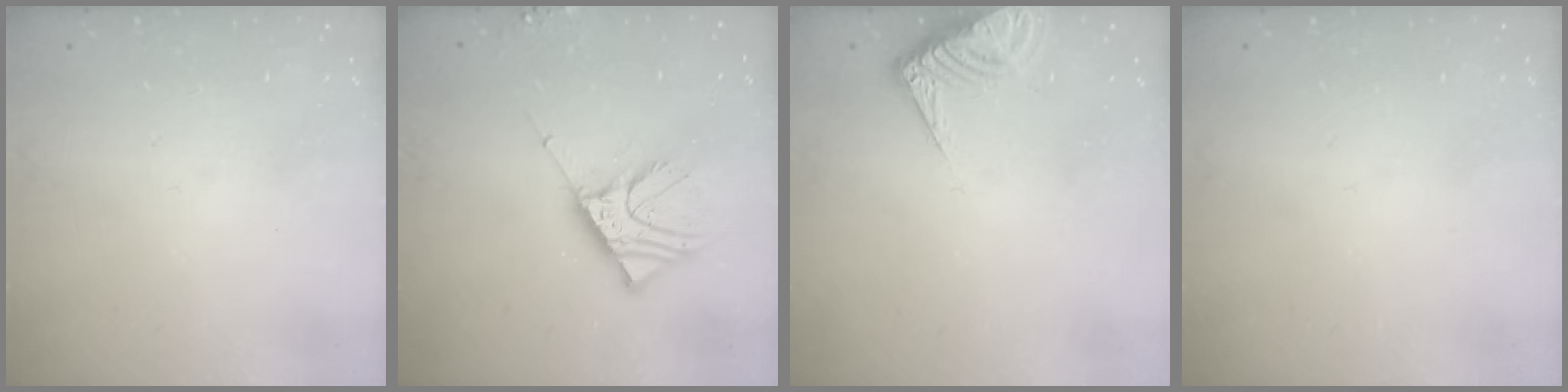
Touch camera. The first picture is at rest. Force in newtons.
{"total": 9.6, "press": 9.5, "slide": 1.4}
{"total": 9.3, "press": 9.2, "slide": 1.1}
{"total": 0.0}